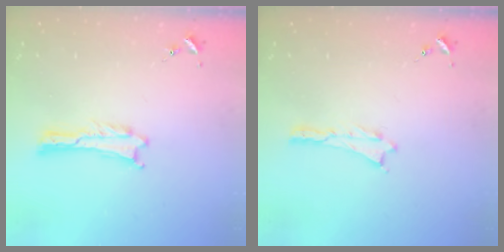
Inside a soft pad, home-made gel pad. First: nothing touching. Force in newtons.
{"total": 0.0}